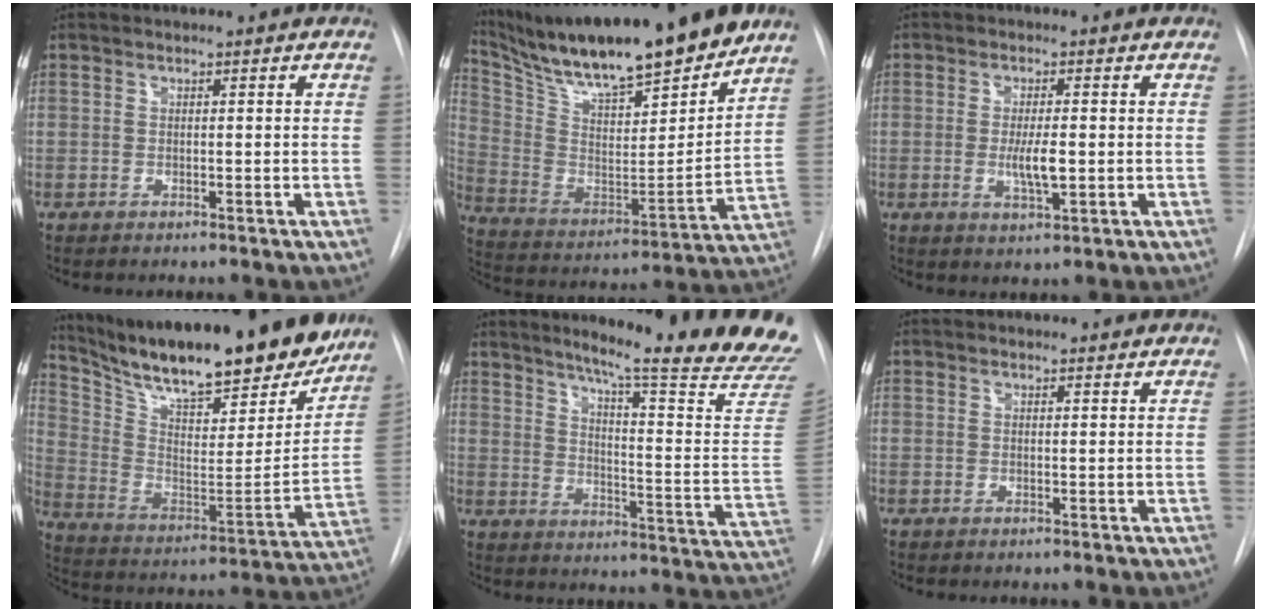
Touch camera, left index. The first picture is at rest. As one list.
[{"total": 24.4, "force": [20.3, 3.4, 13.2], "torque": [-0.249, -0.020, 0.331]}, {"total": 4.3, "force": [-1.2, 0.9, 4.0], "torque": [-0.074, -0.012, -0.018]}, {"total": 29.2, "force": [24.1, 6.6, 15.0], "torque": [-0.253, -0.045, 0.349]}, {"total": 24.6, "force": [20.8, -0.4, 13.1], "torque": [-0.184, -0.113, 0.251]}, {"total": 1.3, "force": [1.2, 0.6, 0.1], "torque": [-0.004, 0.002, 0.007]}]